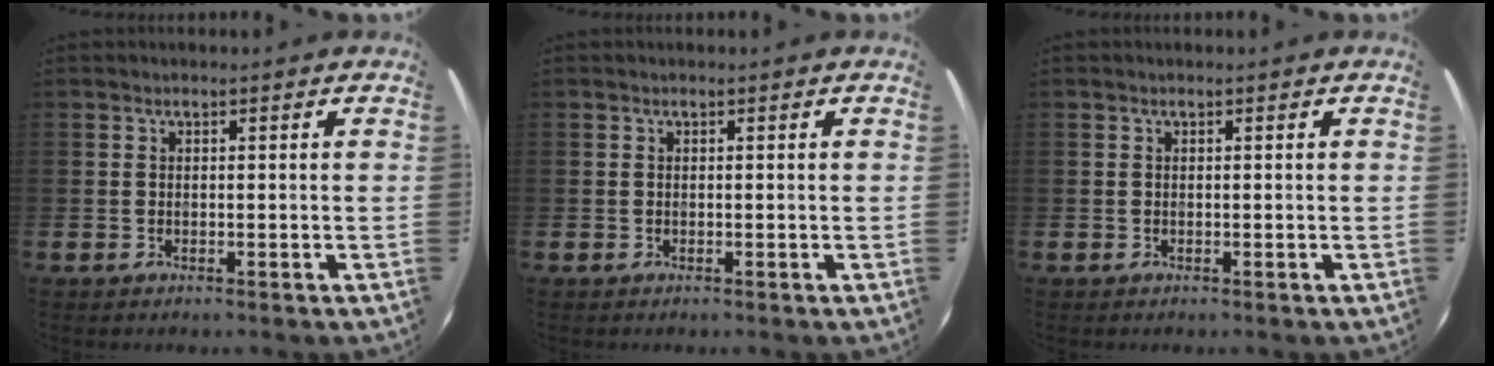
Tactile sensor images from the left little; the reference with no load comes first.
{"total": 0.0}
{"total": 0.0}